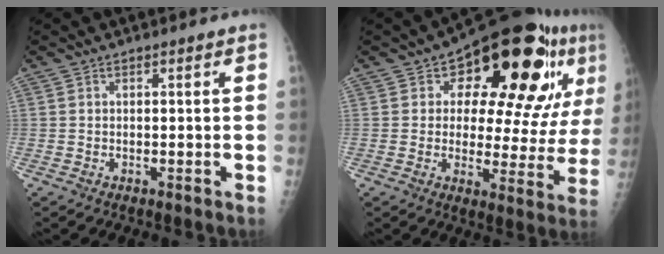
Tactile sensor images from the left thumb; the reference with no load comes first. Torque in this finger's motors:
{"motor_torque": [0.36, 1.54, 0.20, -0.23, 0.13]}